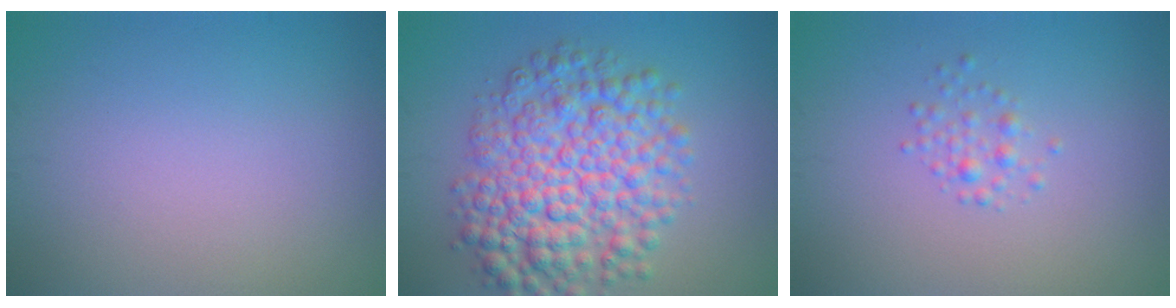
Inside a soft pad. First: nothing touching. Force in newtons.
{"total": 9.1, "press": 9.1, "slide": 0.2}
{"total": 1.3, "press": 1.3, "slide": 0.0}